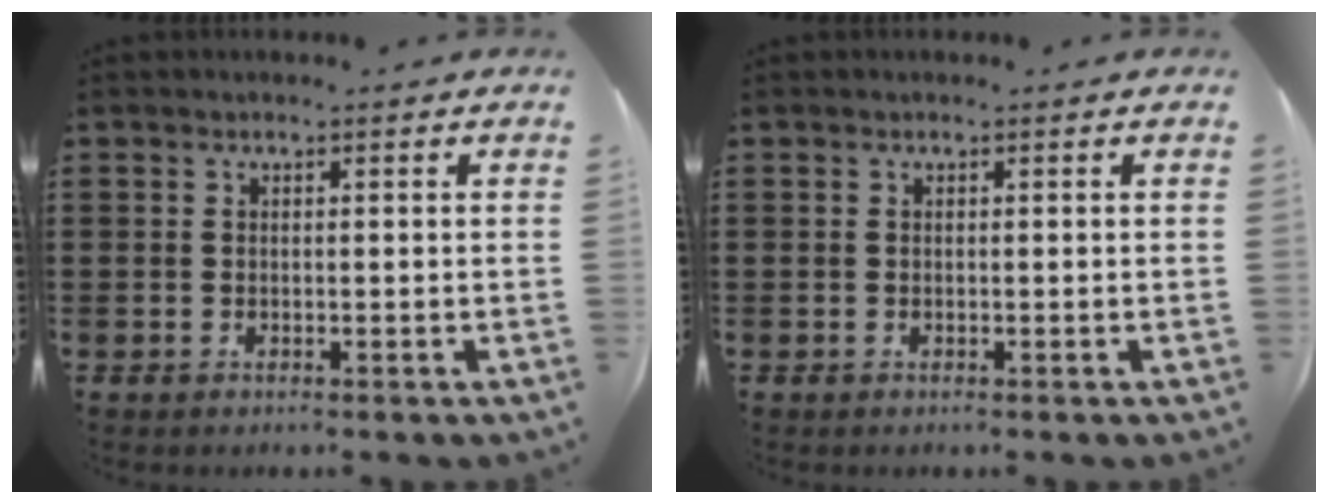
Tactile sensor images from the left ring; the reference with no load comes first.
{"total": 0.0}